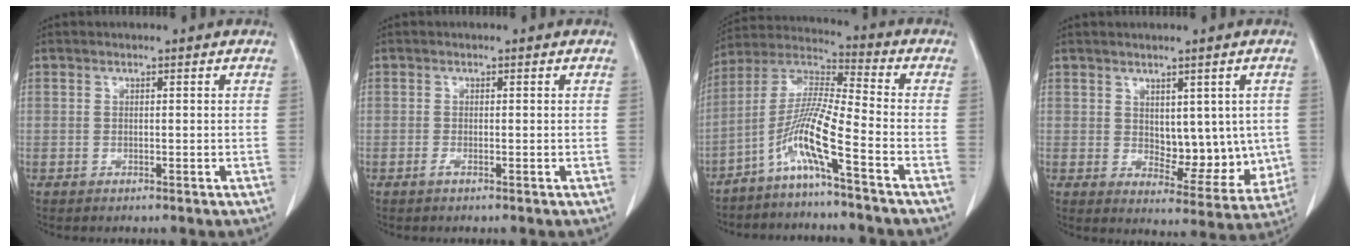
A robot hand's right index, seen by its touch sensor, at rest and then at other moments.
{"total": 1.0, "force": [-0.5, 0.3, 0.8], "torque": [-0.014, 0.000, -0.009]}
{"total": 10.5, "force": [-5.6, -0.8, 8.8], "torque": [-0.185, -0.001, -0.119]}
{"total": 10.6, "force": [0.7, 6.4, 8.4], "torque": [-0.105, 0.000, 0.034]}